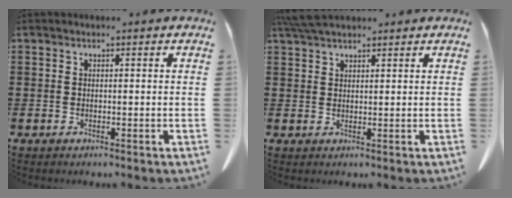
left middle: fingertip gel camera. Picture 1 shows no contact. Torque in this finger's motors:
{"motor_torque": [0.69, 0.42, 0.31, 0.08]}